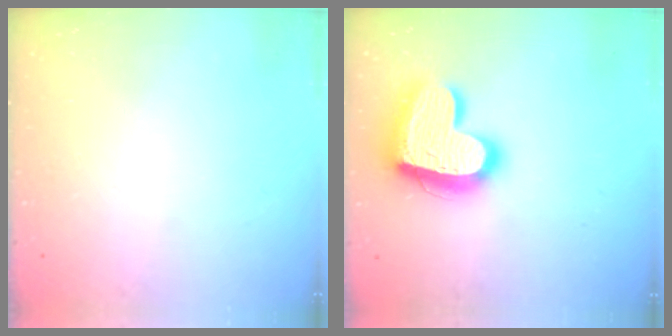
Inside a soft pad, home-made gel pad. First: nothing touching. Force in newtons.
{"total": 19.9, "press": 19.9, "slide": 1.1}